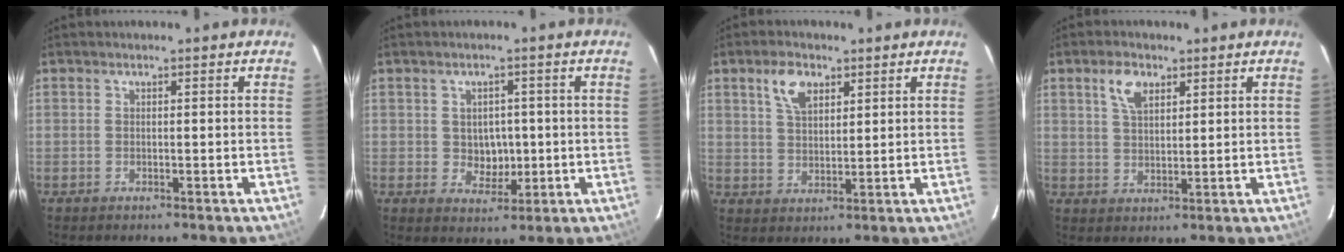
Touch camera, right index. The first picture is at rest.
{"total": 4.4, "force": [0.0, 3.9, 2.1], "torque": [-0.035, 0.006, 0.008]}
{"total": 6.0, "force": [3.2, 3.2, 3.9], "torque": [-0.073, 0.012, 0.060]}
{"total": 5.2, "force": [2.7, 2.8, 3.4], "torque": [-0.064, 0.011, 0.052]}